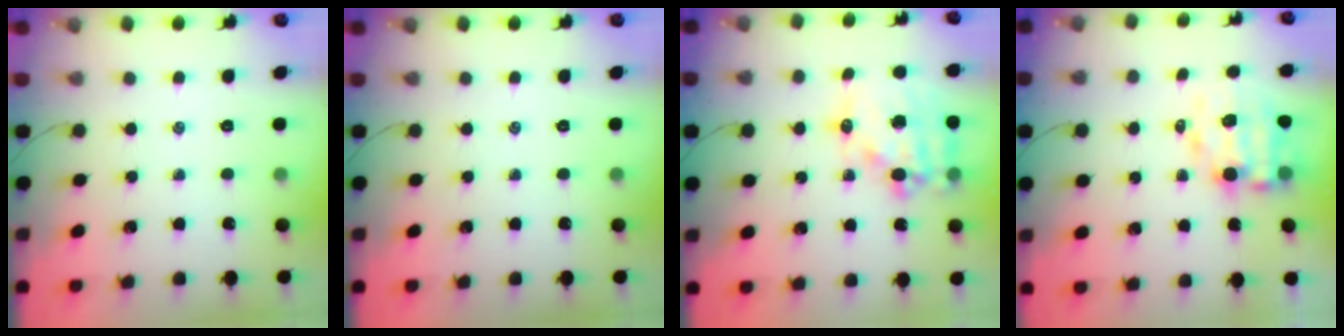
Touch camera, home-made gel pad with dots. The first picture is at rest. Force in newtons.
{"total": 0.0}
{"total": 17.8, "press": 17.4, "slide": 3.9}
{"total": 7.6, "press": 7.4, "slide": 1.5}